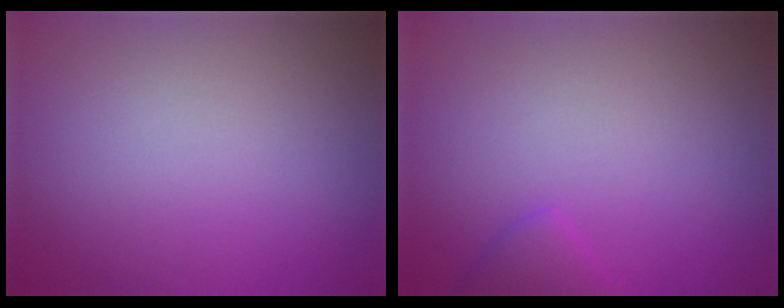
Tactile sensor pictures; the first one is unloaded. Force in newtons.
{"total": 1.3, "press": 1.3, "slide": 0.1}